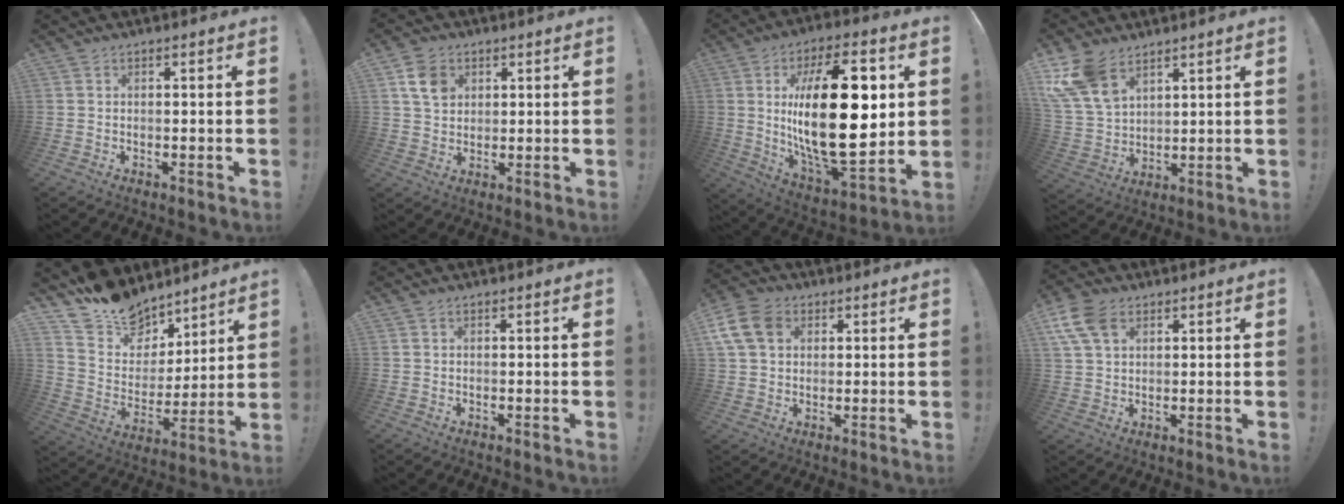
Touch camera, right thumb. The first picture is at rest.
{"total": 7.9, "force": [3.4, 6.1, 3.7], "torque": [-0.053, -0.005, 0.067]}
{"total": 30.8, "force": [4.0, 12.9, 27.7], "torque": [-0.486, -0.024, 0.064]}
{"total": 13.4, "force": [8.5, 7.9, 6.7], "torque": [-0.141, -0.045, 0.167]}
{"total": 14.5, "force": [12.0, 8.0, 2.1], "torque": [-0.045, -0.097, 0.226]}
{"total": 0.0}
{"total": 11.4, "force": [3.9, 8.6, 6.3], "torque": [-0.124, -0.010, 0.078]}
{"total": 9.9, "force": [4.2, 6.7, 6.0], "torque": [-0.108, -0.009, 0.081]}